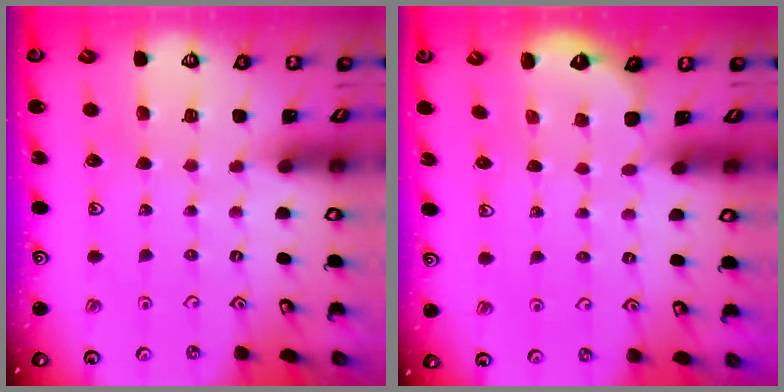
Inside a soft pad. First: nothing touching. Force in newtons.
{"total": 1.9, "press": 0.5, "slide": 1.9}